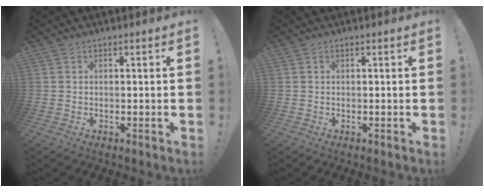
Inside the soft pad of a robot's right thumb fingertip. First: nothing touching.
{"total": 0.0}